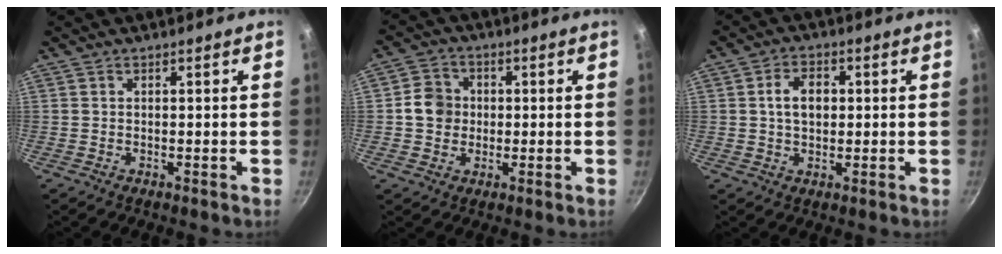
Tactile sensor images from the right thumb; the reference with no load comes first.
{"total": 6.2, "force": [0.0, 5.7, 2.5], "torque": [-0.017, 0.010, -0.012]}
{"total": 6.0, "force": [0.7, 4.1, 4.2], "torque": [-0.054, 0.009, 0.008]}